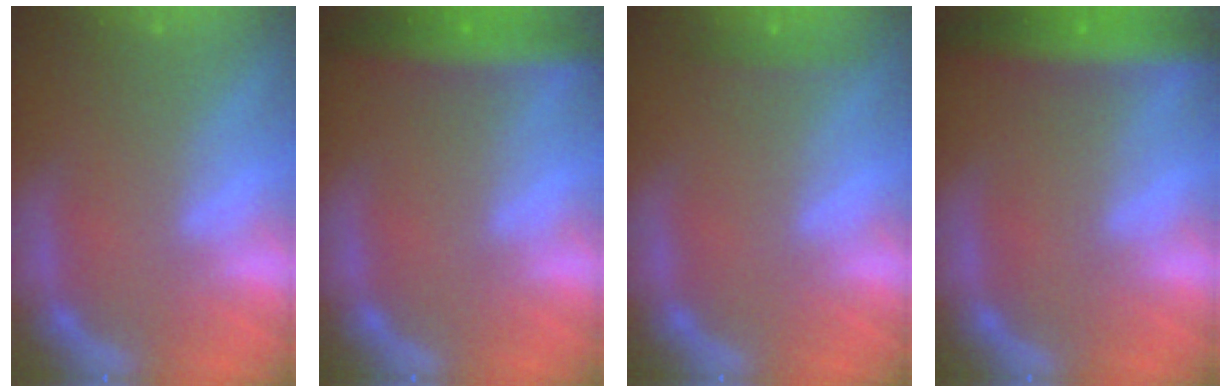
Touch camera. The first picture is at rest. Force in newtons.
{"total": 5.5}
{"total": 1.4}
{"total": 6.4}